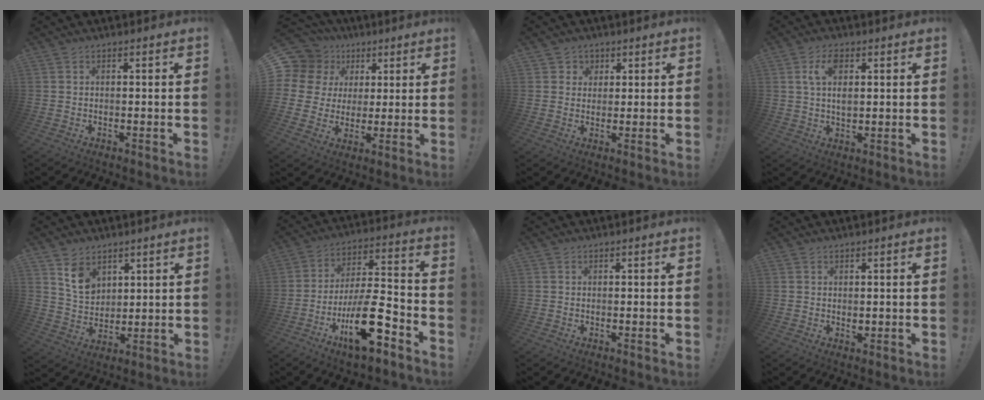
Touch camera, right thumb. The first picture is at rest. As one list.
[{"total": 11.2, "force": [3.3, 10.0, 3.9], "torque": [-0.069, -0.019, 0.072]}, {"total": 3.8, "force": [1.5, 3.4, 0.6], "torque": [-0.003, -0.008, 0.025]}, {"total": 6.1, "force": [1.9, 3.2, 4.9], "torque": [-0.082, -0.003, 0.029]}, {"total": 9.6, "force": [5.7, 6.8, 3.8], "torque": [-0.056, -0.029, 0.111]}, {"total": 20.2, "force": [-9.6, 7.0, 16.3], "torque": [-0.274, 0.062, -0.147]}, {"total": 0.0}, {"total": 1.0, "force": [0.3, 0.9, 0.5], "torque": [-0.005, -0.001, 0.004]}]